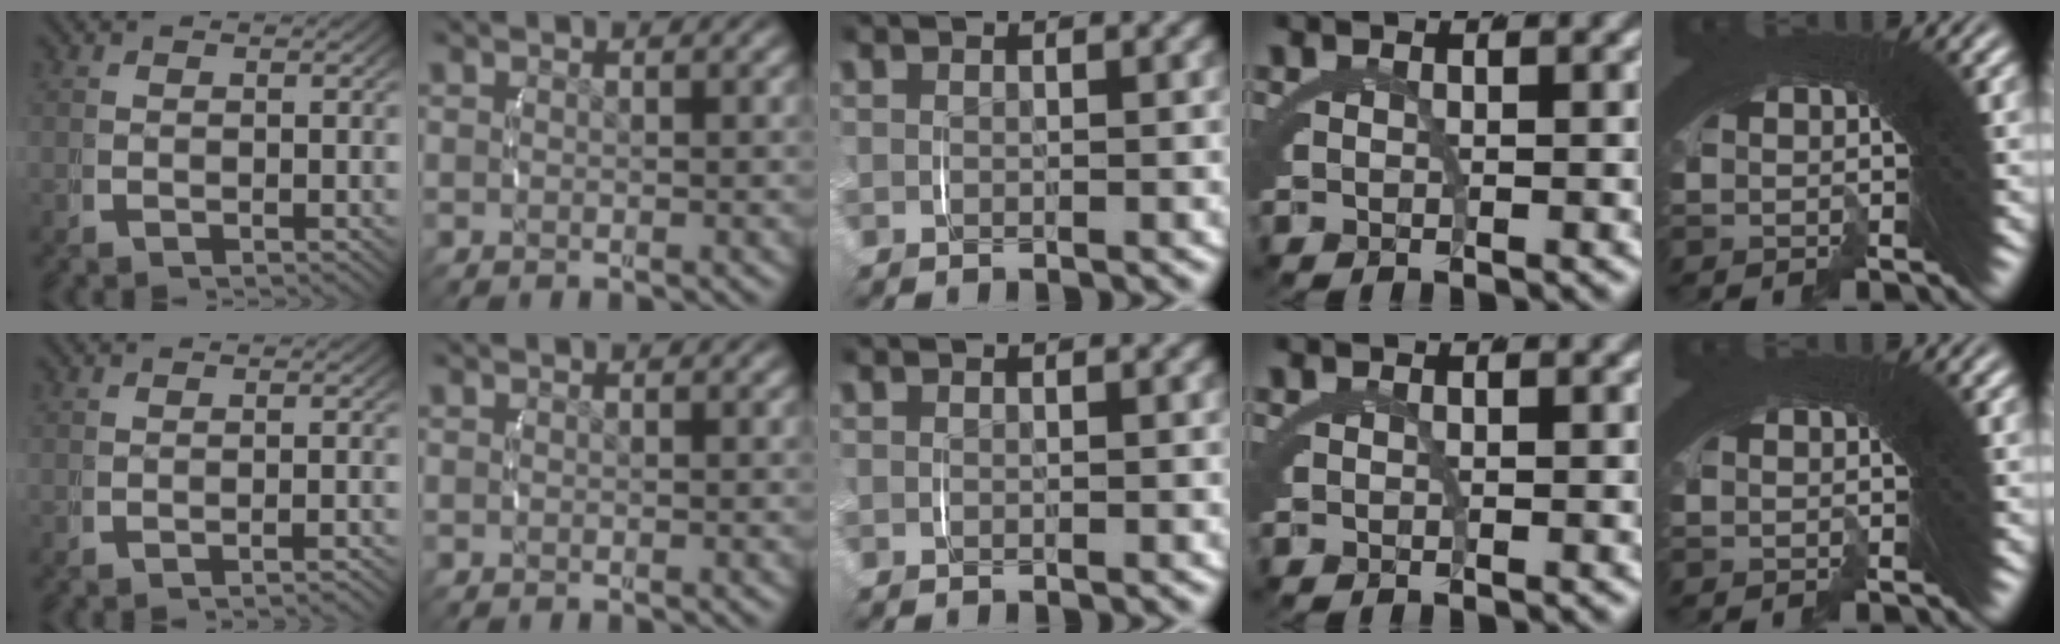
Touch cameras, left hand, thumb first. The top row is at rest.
{"thumb": {"total": 1.4, "force": [-1.2, -0.1, 0.6], "torque": [-0.011, 0.005, -0.020]}}